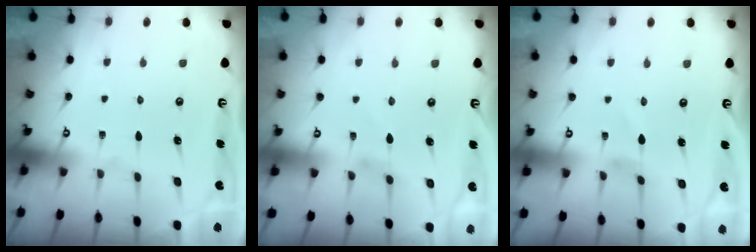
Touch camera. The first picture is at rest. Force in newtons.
{"total": 1.6, "press": 1.5, "slide": 0.4}
{"total": 1.1, "press": 1.1, "slide": 0.1}